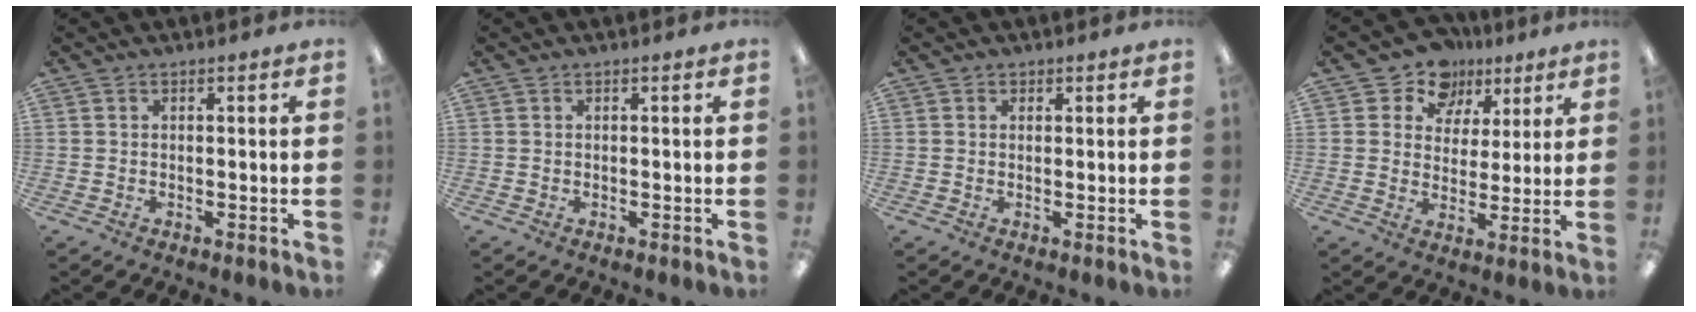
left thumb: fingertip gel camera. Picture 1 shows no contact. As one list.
[{"total": 0.0}, {"total": 0.8, "force": [0.5, 0.7, 0.0], "torque": [-0.001, 0.003, 0.009]}, {"total": 9.4, "force": [6.4, 6.8, 1.4], "torque": [-0.043, -0.042, 0.118]}]